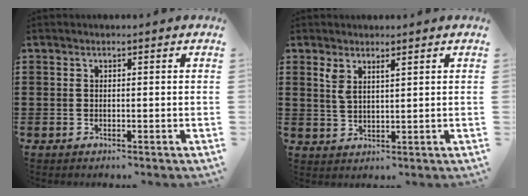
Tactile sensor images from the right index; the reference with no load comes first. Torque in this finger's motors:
{"motor_torque": [0.29, 0.02, 0.07, 0.02]}